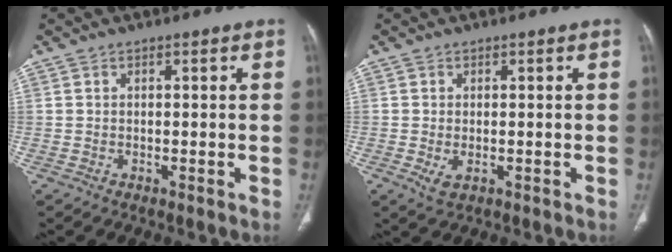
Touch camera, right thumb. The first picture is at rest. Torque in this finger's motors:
{"motor_torque": [-0.08, -0.10, 0.33, 0.23, 0.09]}